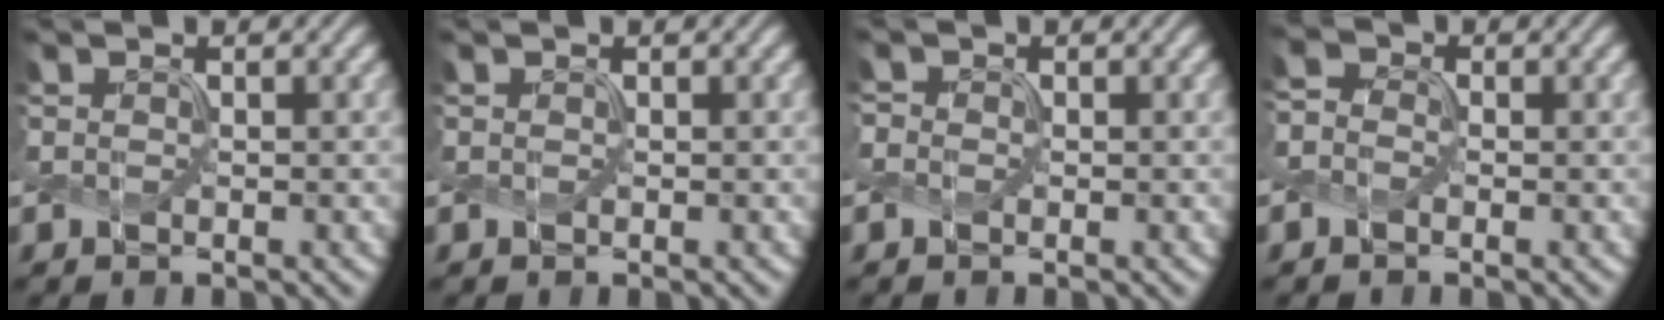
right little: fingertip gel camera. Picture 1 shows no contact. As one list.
[{"total": 0.0}, {"total": 0.7, "force": [-0.5, 0.5, 0.2], "torque": [-0.008, 0.002, -0.016]}, {"total": 1.5, "force": [-0.7, 1.0, 0.8], "torque": [-0.024, 0.004, -0.024]}]